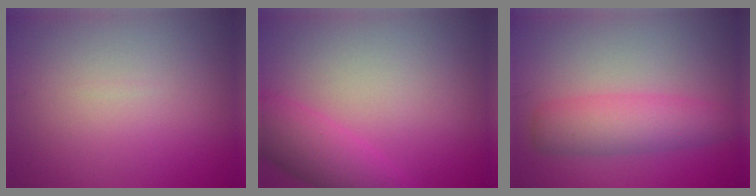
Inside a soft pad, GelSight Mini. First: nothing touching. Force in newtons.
{"total": 4.4, "press": 4.4, "slide": 0.2}
{"total": 4.3, "press": 4.3, "slide": 0.1}